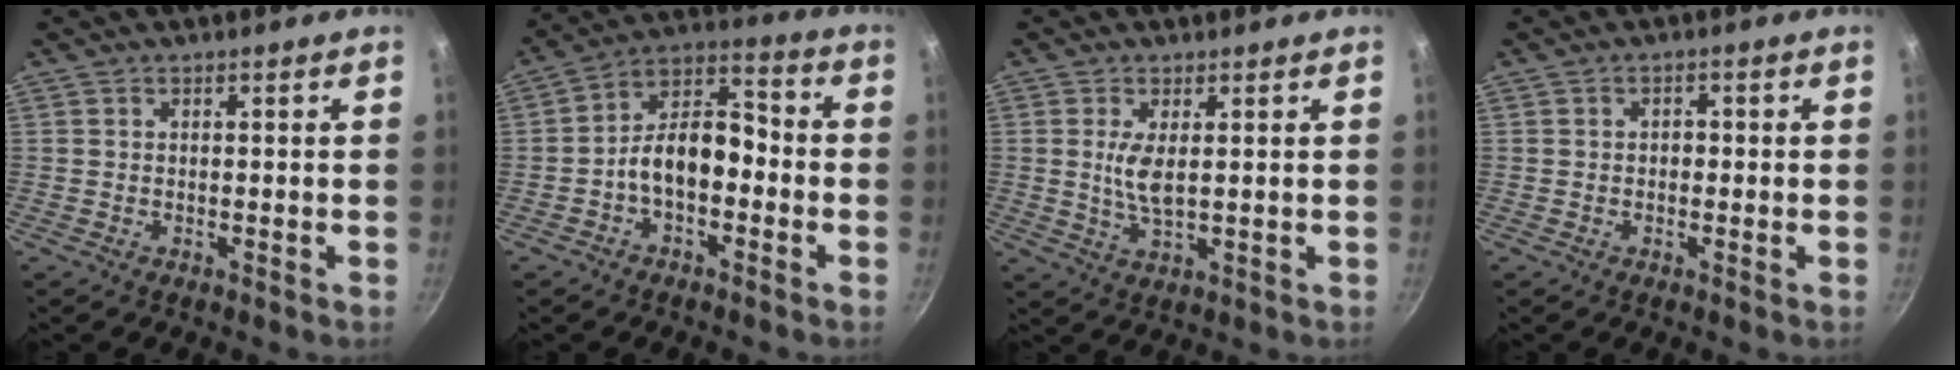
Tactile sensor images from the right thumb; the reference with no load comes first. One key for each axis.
{"total": 11.0, "fx": -2.8, "fy": 6.7, "fz": 8.3, "tx": -0.109, "ty": 0.057, "tz": -0.059}
{"total": 4.9, "fx": 0.9, "fy": 1.8, "fz": 4.4, "tx": -0.087, "ty": -0.010, "tz": 0.021}
{"total": 1.7, "fx": -0.1, "fy": 1.3, "fz": 1.1, "tx": -0.012, "ty": 0.006, "tz": -0.004}